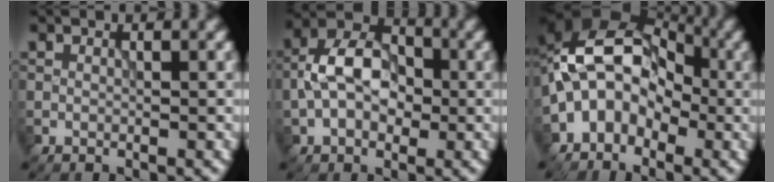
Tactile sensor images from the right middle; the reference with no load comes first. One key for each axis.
{"total": 6.4, "fx": -0.5, "fy": 4.3, "fz": 4.6, "tx": -0.084, "ty": 0.017, "tz": -0.019}
{"total": 8.2, "fx": -1.5, "fy": 6.1, "fz": 5.2, "tx": -0.067, "ty": 0.011, "tz": -0.045}